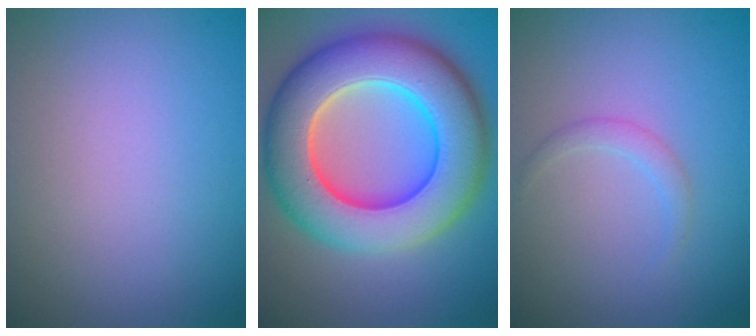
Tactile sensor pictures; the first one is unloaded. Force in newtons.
{"total": 13.2, "press": 13.1, "slide": 0.3}
{"total": 1.1, "press": 1.1, "slide": 0.1}